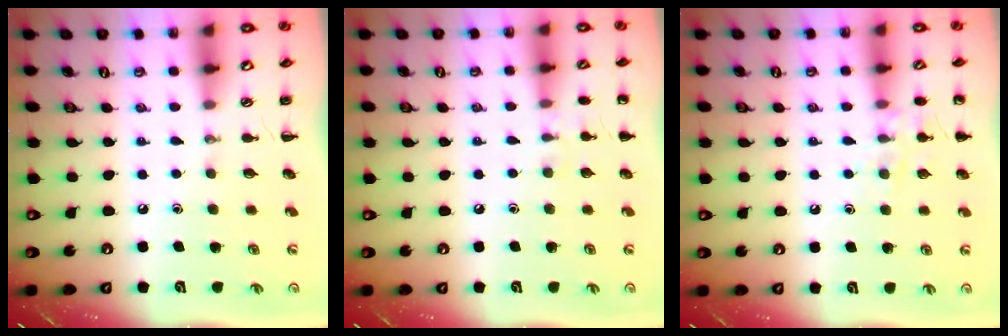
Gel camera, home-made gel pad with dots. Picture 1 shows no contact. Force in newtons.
{"total": 5.8, "press": 5.5, "slide": 1.9}
{"total": 8.5, "press": 8.4, "slide": 1.4}